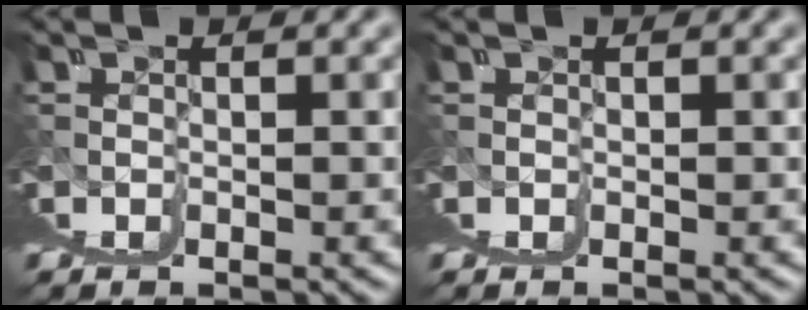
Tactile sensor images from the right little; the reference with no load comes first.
{"total": 0.0}